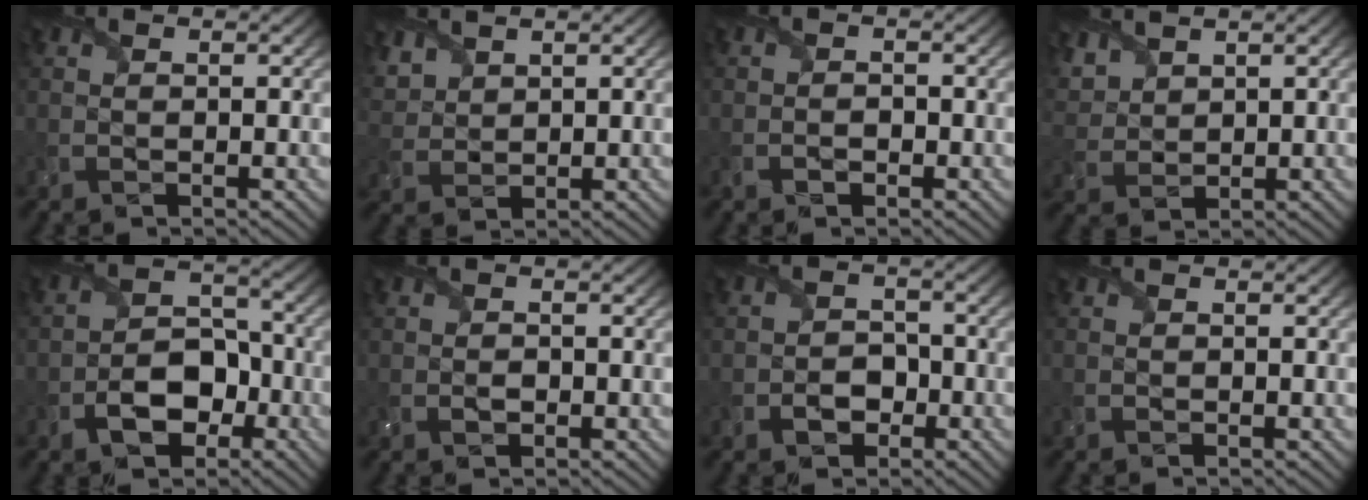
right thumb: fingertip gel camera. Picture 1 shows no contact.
{"total": 4.1, "force": [3.0, 2.2, 1.7], "torque": [-0.055, 0.004, 0.068]}
{"total": 1.6, "force": [-0.8, 1.0, 0.9], "torque": [-0.015, -0.004, -0.014]}
{"total": 4.9, "force": [3.6, 2.4, 2.2], "torque": [-0.070, 0.009, 0.077]}
{"total": 6.7, "force": [-3.1, 4.3, 4.1], "torque": [-0.067, -0.001, -0.059]}
{"total": 1.2, "force": [-0.4, 0.9, 0.7], "torque": [-0.013, -0.005, -0.009]}
{"total": 3.1, "force": [-1.4, 2.3, 1.6], "torque": [-0.017, 0.002, -0.032]}
{"total": 0.0}